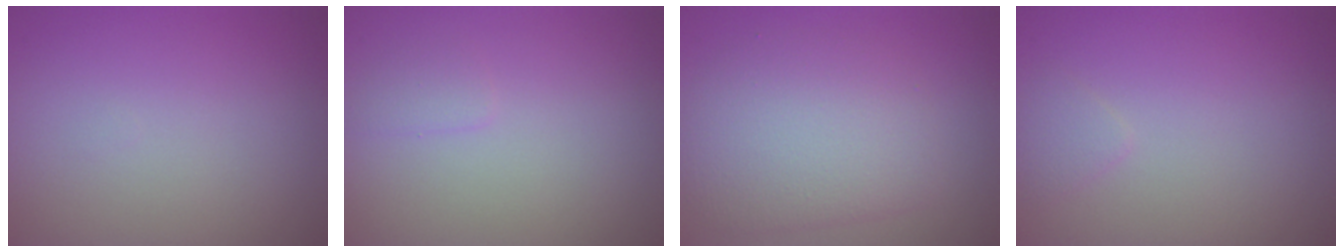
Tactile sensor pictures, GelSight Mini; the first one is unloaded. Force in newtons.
{"total": 0.8, "press": 0.8, "slide": 0.0}
{"total": 5.0, "press": 5.0, "slide": 0.1}
{"total": 0.9, "press": 0.9, "slide": 0.0}